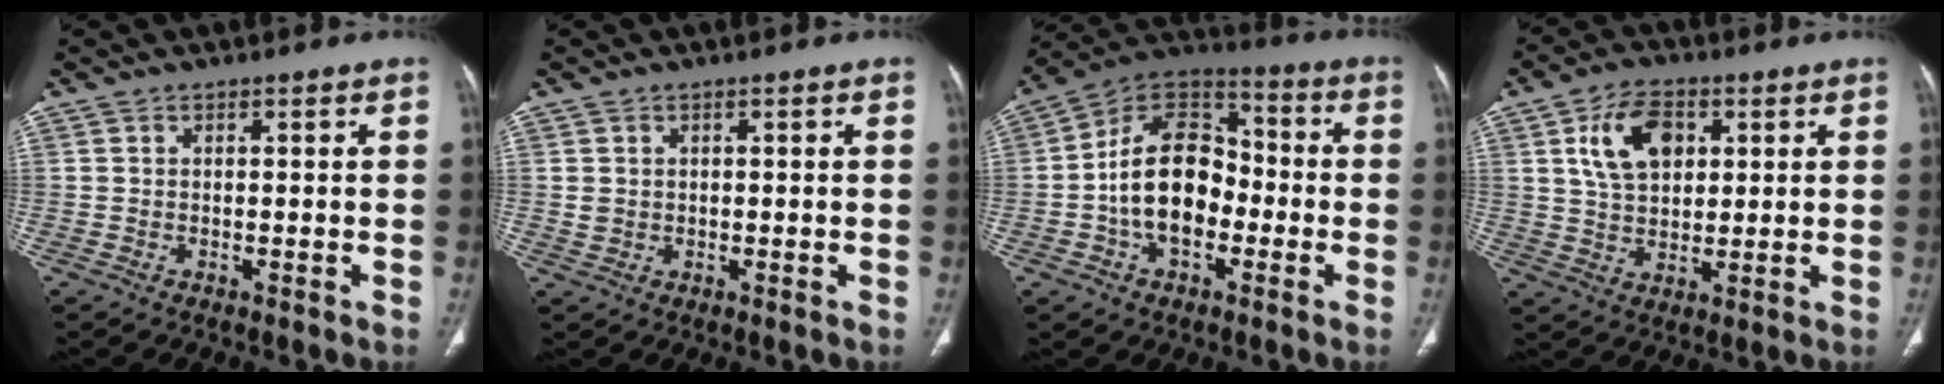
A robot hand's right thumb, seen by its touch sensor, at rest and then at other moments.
{"total": 1.7, "force": [0.2, 1.5, 0.7], "torque": [-0.007, 0.001, 0.011]}
{"total": 16.6, "force": [-2.8, 11.1, 12.1], "torque": [-0.180, 0.042, -0.057]}
{"total": 10.6, "force": [3.5, 6.8, 7.4], "torque": [-0.113, -0.005, 0.065]}